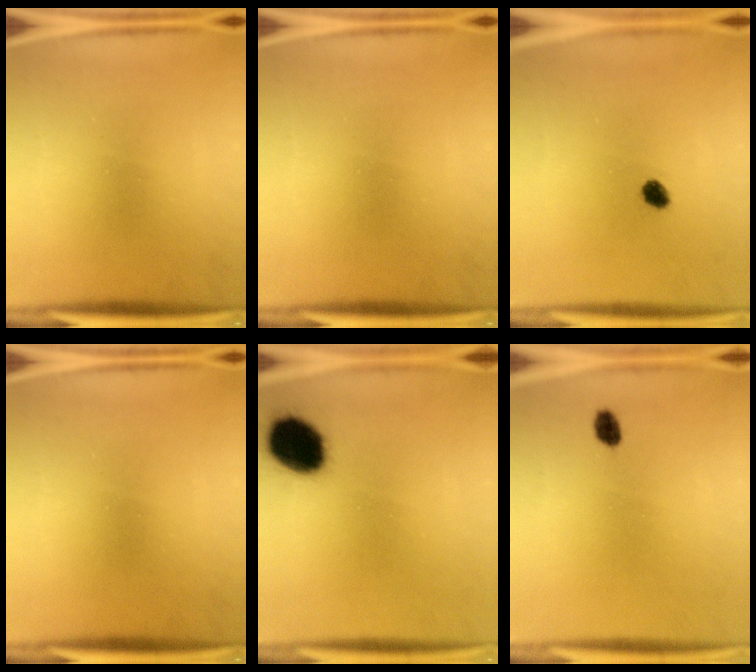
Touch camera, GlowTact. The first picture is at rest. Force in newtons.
{"total": 0.0}
{"total": 2.2}
{"total": 0.0}
{"total": 14.7}
{"total": 2.1}